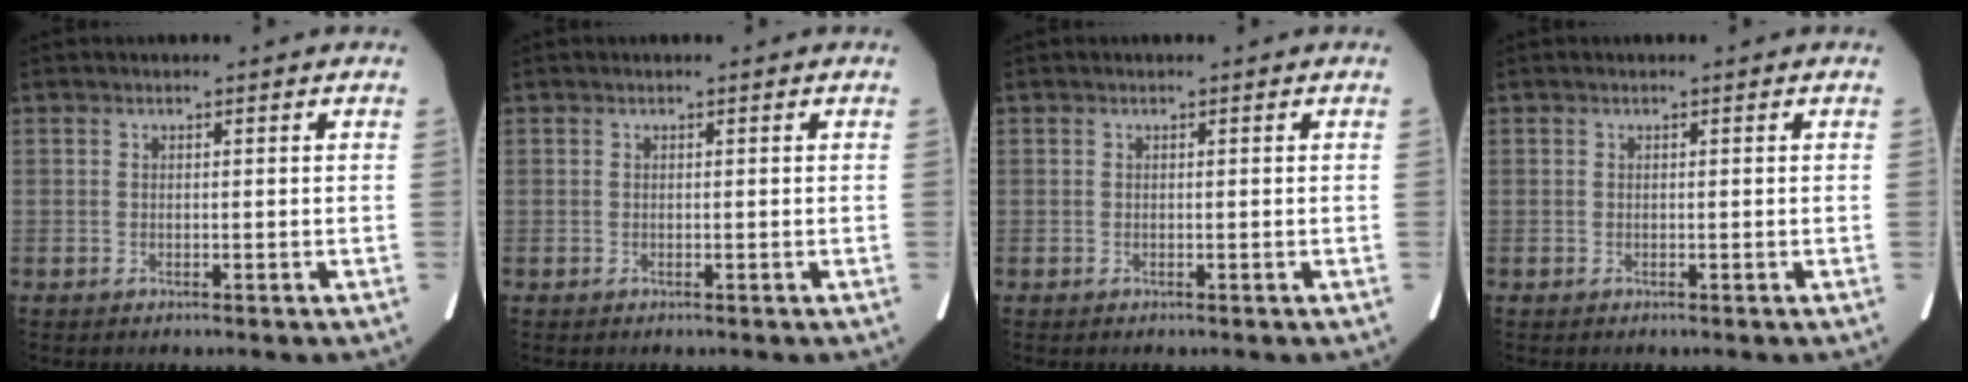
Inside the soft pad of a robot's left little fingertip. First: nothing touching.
{"total": 0.0}
{"total": 0.0}
{"total": 0.0}